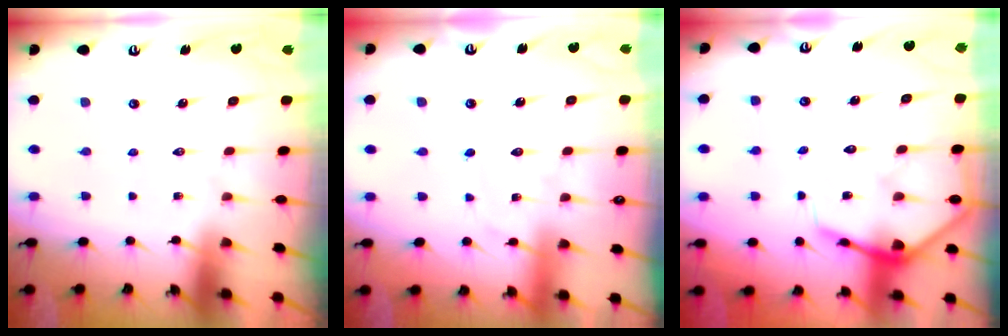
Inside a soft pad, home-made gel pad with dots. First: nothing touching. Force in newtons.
{"total": 6.6, "press": 6.6, "slide": 0.7}
{"total": 11.6, "press": 11.5, "slide": 1.2}